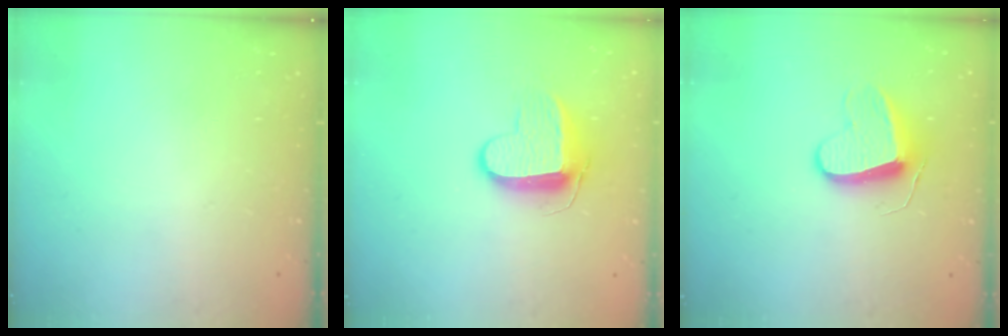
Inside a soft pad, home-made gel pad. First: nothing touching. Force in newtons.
{"total": 9.9, "press": 9.9, "slide": 0.7}
{"total": 10.6, "press": 10.6, "slide": 0.9}